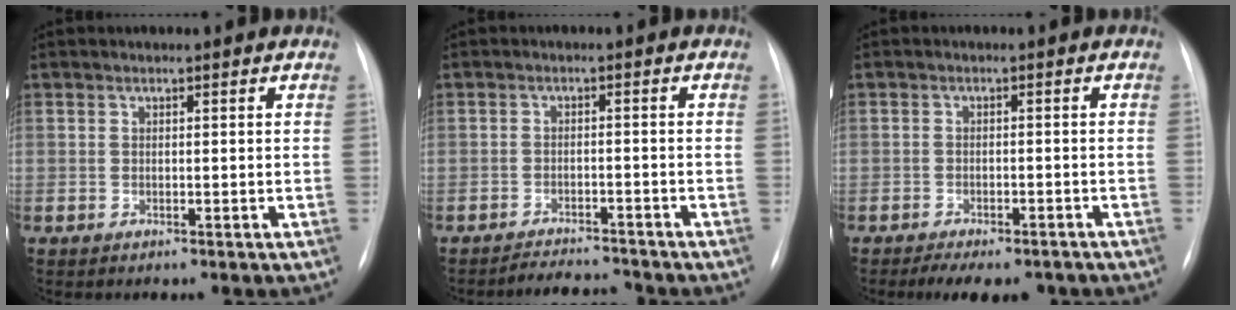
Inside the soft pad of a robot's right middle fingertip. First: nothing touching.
{"total": 4.4, "force": [-4.4, 0.2, 0.1], "torque": [-0.004, -0.003, -0.069]}
{"total": 8.4, "force": [-6.7, 3.4, 3.7], "torque": [-0.045, 0.001, -0.087]}